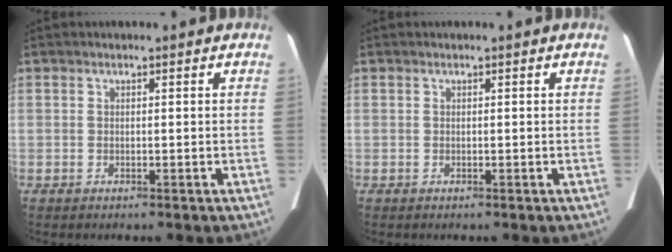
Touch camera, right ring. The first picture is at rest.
{"total": 0.0}